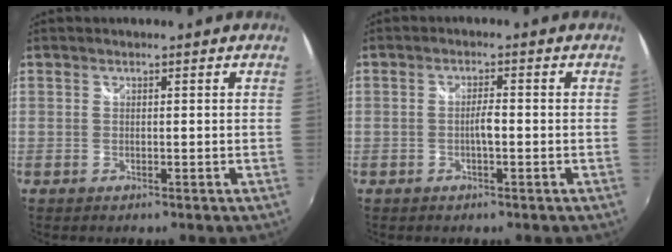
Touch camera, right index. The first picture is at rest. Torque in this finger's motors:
{"motor_torque": [0.01, -0.04, 0.23, 0.04]}